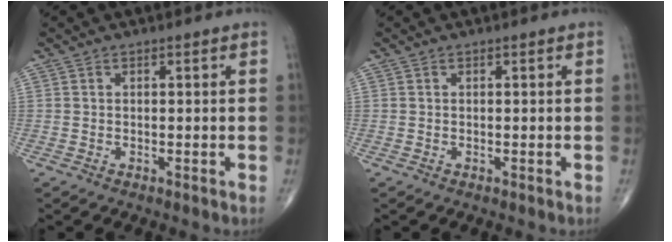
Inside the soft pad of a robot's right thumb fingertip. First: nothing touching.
{"total": 0.0}